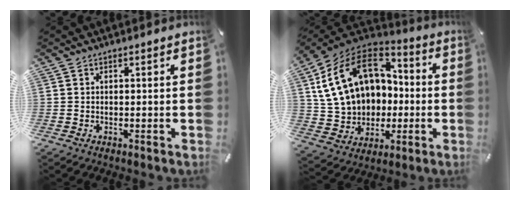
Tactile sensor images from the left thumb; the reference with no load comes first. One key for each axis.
{"total": 20.5, "fx": 4.2, "fy": 16.1, "fz": 12.0, "tx": -0.246, "ty": -0.001, "tz": 0.088}